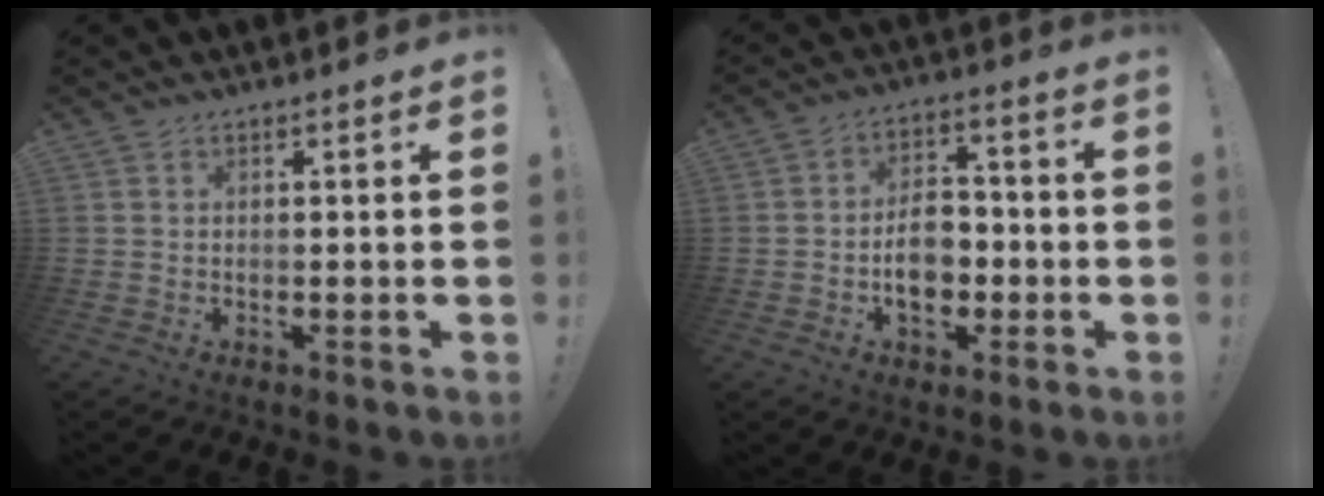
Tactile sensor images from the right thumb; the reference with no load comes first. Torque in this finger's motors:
{"motor_torque": [2.59, 2.18, 0.46, -0.33, 0.01]}